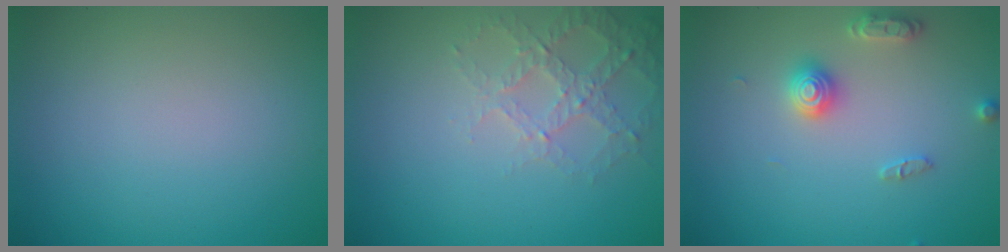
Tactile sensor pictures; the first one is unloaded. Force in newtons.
{"total": 2.8, "press": 2.7, "slide": 0.8}
{"total": 2.8, "press": 2.8, "slide": 0.3}